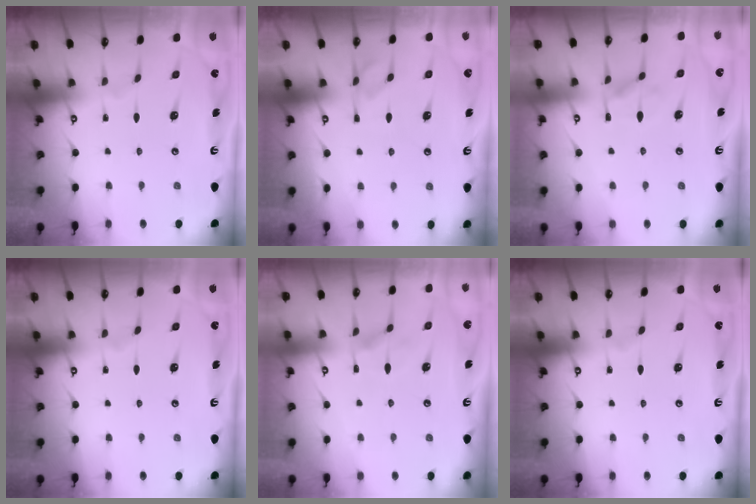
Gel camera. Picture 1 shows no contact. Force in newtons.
{"total": 2.3, "press": 1.9, "slide": 1.3}
{"total": 1.7, "press": 1.1, "slide": 1.3}
{"total": 0.0}
{"total": 2.3, "press": 2.1, "slide": 0.9}
{"total": 0.0}